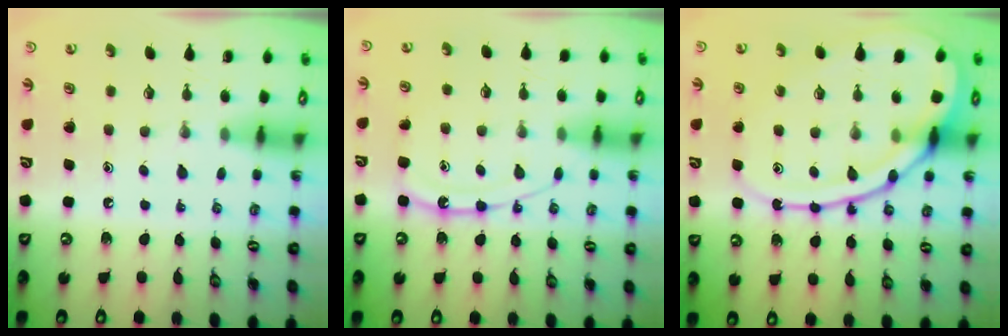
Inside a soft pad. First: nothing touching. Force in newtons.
{"total": 12.6, "press": 12.6, "slide": 0.6}
{"total": 17.3, "press": 17.2, "slide": 1.6}